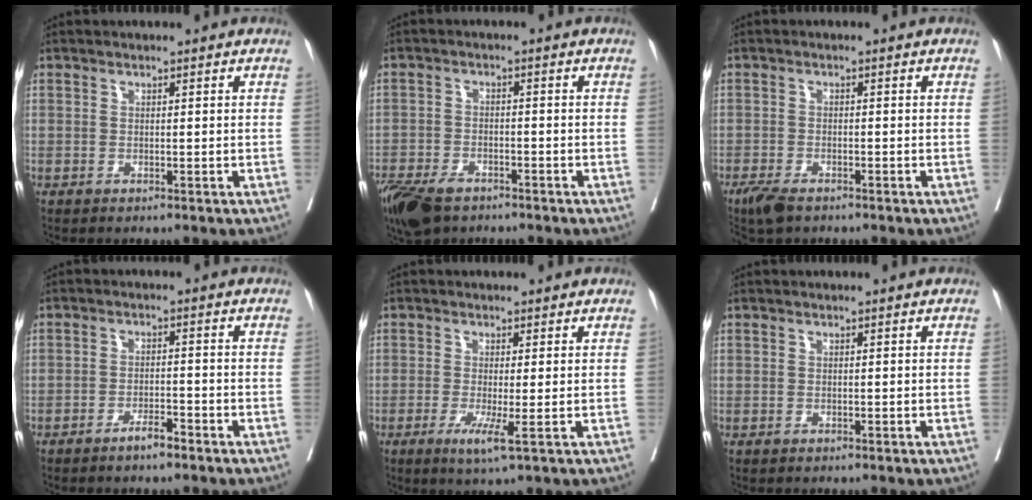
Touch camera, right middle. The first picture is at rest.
{"total": 9.9, "force": [-6.8, 5.2, 5.1], "torque": [-0.112, -0.013, -0.115]}
{"total": 3.7, "force": [-2.7, 1.3, 2.2], "torque": [-0.045, -0.008, -0.046]}
{"total": 2.9, "force": [-2.2, 0.3, 1.8], "torque": [-0.033, -0.001, -0.039]}
{"total": 3.7, "force": [-1.2, -0.1, 3.5], "torque": [-0.062, -0.013, -0.019]}
{"total": 0.0}